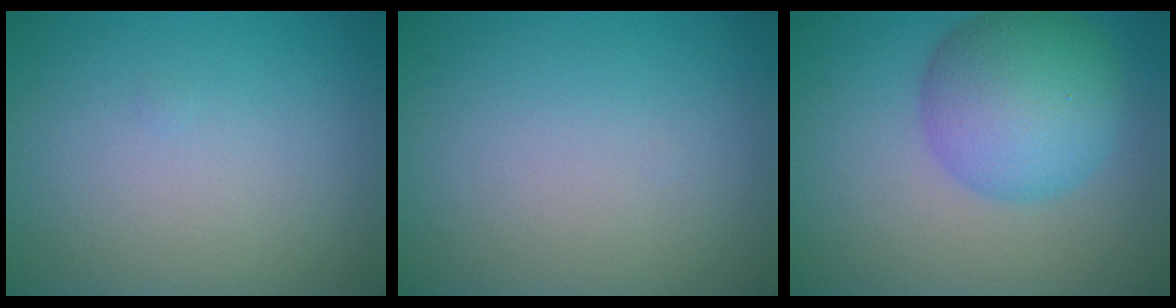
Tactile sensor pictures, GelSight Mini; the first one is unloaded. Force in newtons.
{"total": 0.0}
{"total": 7.9, "press": 7.9, "slide": 0.2}